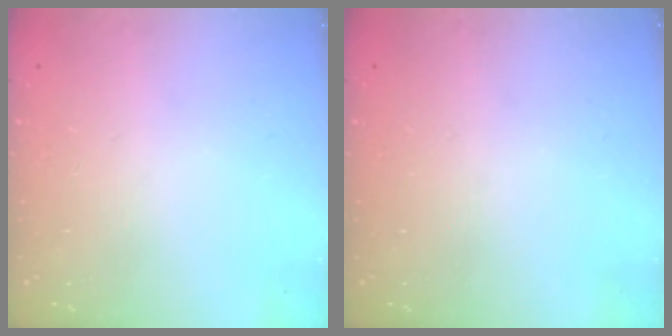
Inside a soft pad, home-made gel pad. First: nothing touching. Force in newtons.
{"total": 0.0}